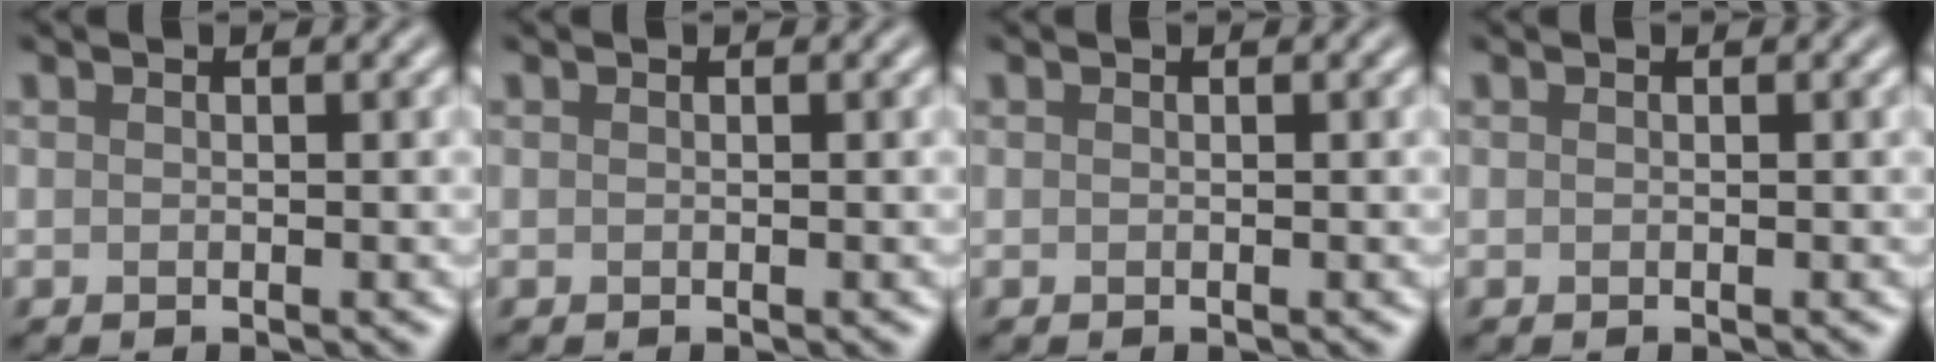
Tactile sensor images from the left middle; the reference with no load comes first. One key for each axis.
{"total": 0.0}
{"total": 0.0}
{"total": 0.0}